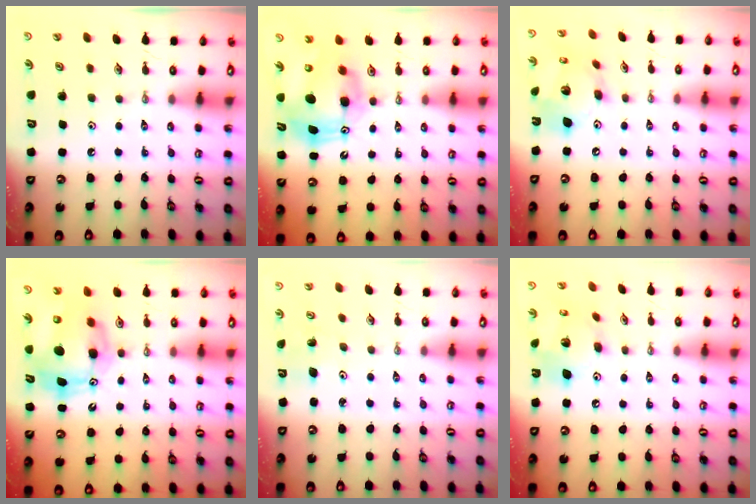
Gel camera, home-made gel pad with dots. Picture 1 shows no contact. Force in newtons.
{"total": 11.4, "press": 11.3, "slide": 1.0}
{"total": 15.6, "press": 15.5, "slide": 1.6}
{"total": 11.6, "press": 11.4, "slide": 2.6}
{"total": 3.3, "press": 3.3, "slide": 0.3}
{"total": 12.9, "press": 12.8, "slide": 0.9}